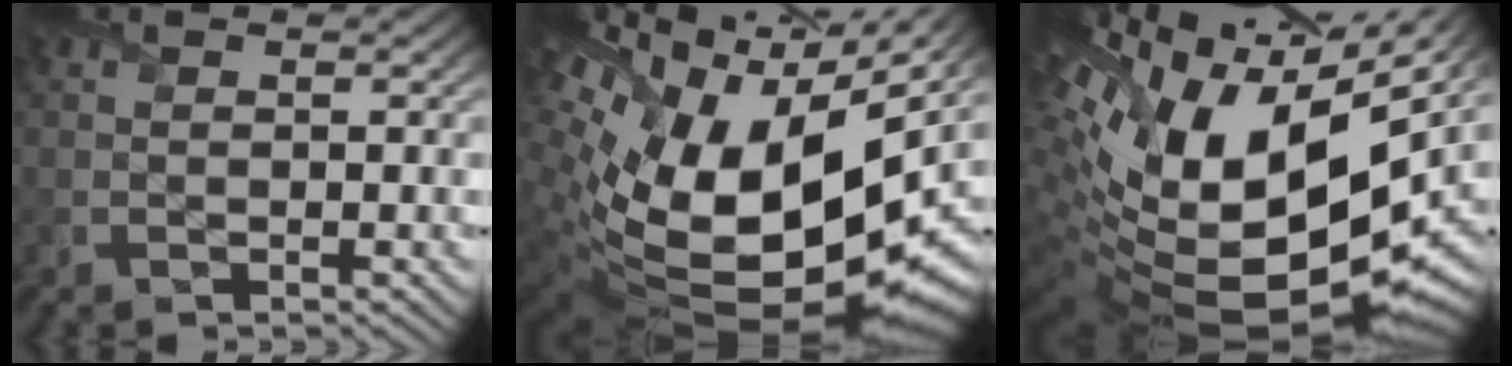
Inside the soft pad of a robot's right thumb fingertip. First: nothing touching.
{"total": 22.1, "force": [2.3, 12.5, 18.1], "torque": [-0.357, -0.041, 0.074]}
{"total": 20.8, "force": [3.1, 10.4, 17.8], "torque": [-0.335, -0.018, 0.087]}